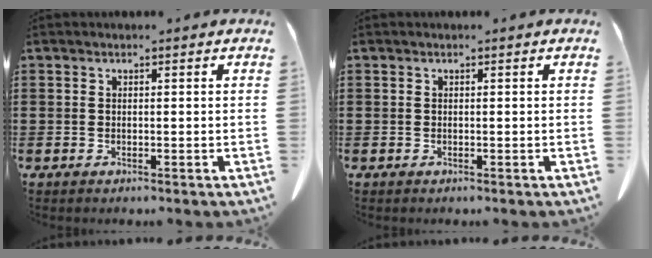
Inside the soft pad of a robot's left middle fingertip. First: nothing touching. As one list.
[{"total": 0.0}]